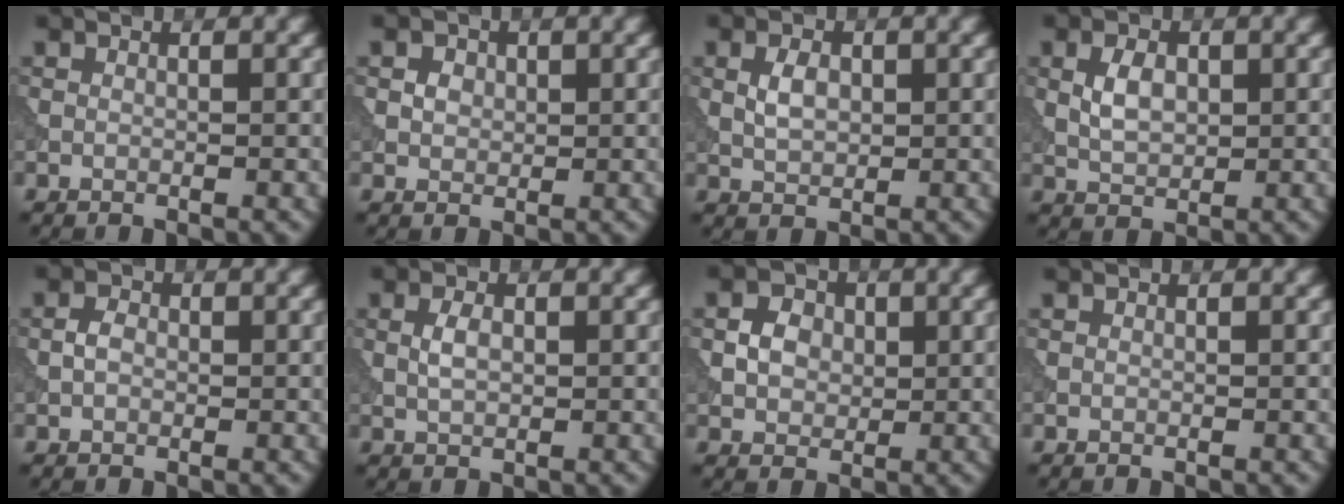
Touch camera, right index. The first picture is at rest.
{"total": 1.4, "force": [0.3, 1.2, 0.6], "torque": [-0.008, -0.001, 0.004]}
{"total": 2.5, "force": [0.4, 1.6, 1.9], "torque": [-0.040, 0.002, 0.008]}
{"total": 3.0, "force": [0.5, 1.9, 2.3], "torque": [-0.048, 0.002, 0.011]}
{"total": 1.6, "force": [-0.1, 1.2, 1.0], "torque": [-0.021, 0.005, -0.006]}
{"total": 2.0, "force": [0.3, 1.1, 1.6], "torque": [-0.037, 0.002, 0.005]}
{"total": 2.7, "force": [0.2, 2.2, 1.5], "torque": [-0.025, 0.002, 0.001]}
{"total": 0.0}